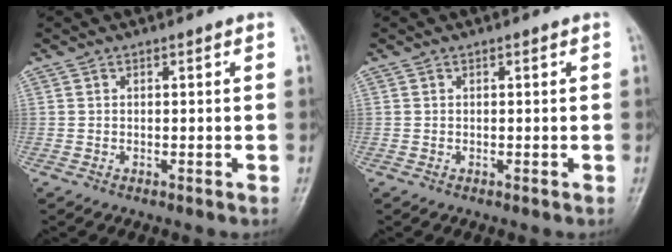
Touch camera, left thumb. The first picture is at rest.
{"total": 0.0}